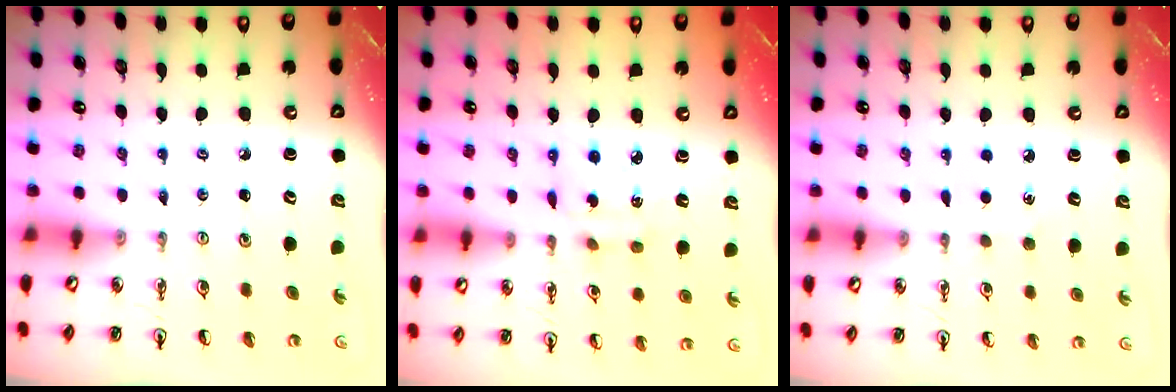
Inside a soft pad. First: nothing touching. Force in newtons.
{"total": 3.3, "press": 3.3, "slide": 0.2}
{"total": 2.9, "press": 2.8, "slide": 0.4}